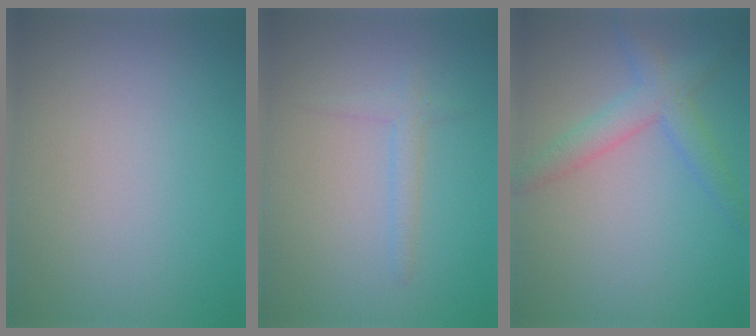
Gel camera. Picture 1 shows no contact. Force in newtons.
{"total": 1.4, "press": 1.4, "slide": 0.1}
{"total": 2.4, "press": 2.4, "slide": 0.2}